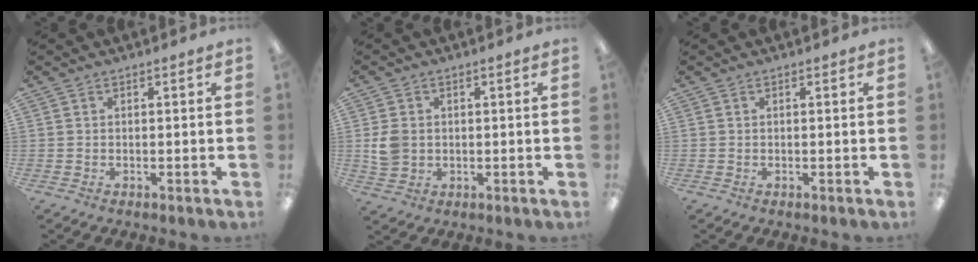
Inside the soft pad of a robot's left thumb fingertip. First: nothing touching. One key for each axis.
{"total": 5.2, "fx": 0.5, "fy": 4.5, "fz": 2.6, "tx": -0.049, "ty": 0.006, "tz": 0.013}
{"total": 0.0}